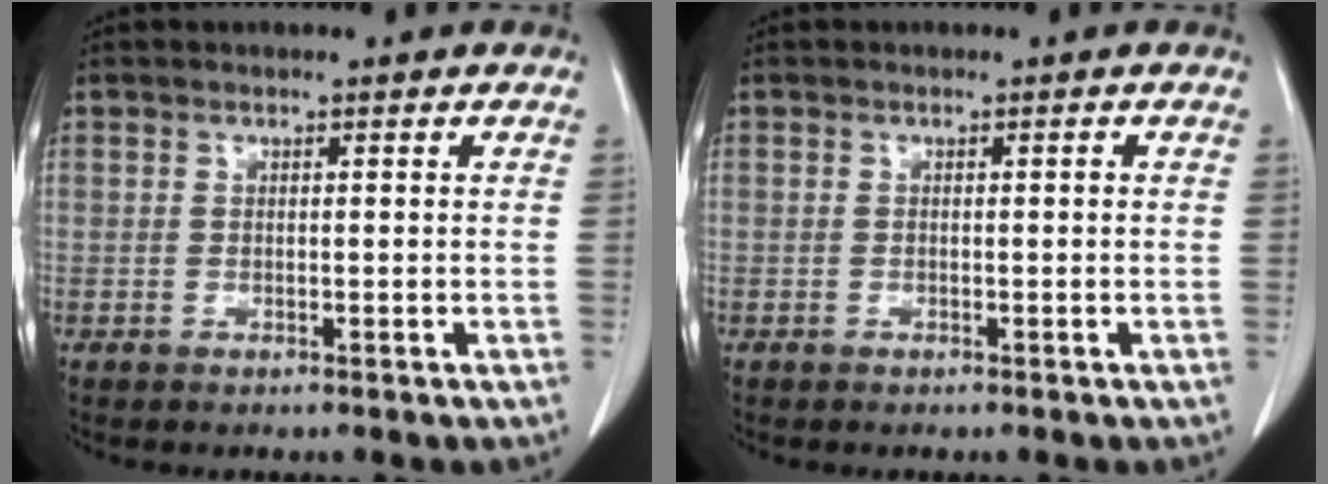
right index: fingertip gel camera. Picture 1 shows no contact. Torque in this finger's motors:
{"motor_torque": [0.10, -0.05, 0.00, 0.01]}